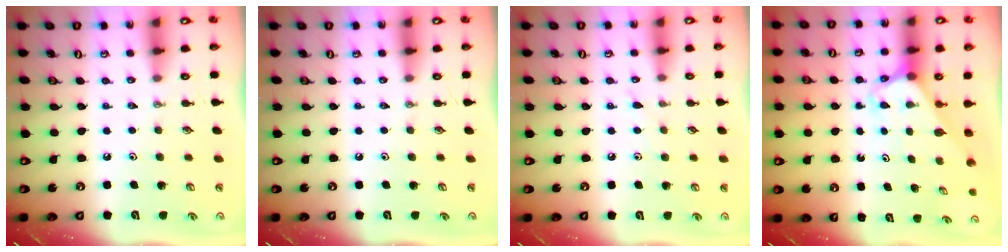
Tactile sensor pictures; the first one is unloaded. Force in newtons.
{"total": 0.0}
{"total": 5.1, "press": 5.1, "slide": 0.3}
{"total": 2.5, "press": 2.5, "slide": 0.2}